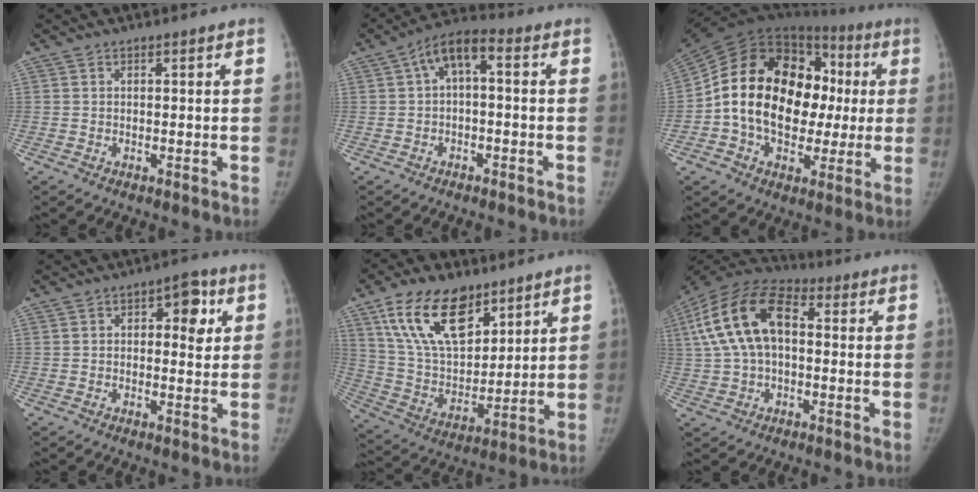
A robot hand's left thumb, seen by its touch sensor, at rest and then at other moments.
{"total": 6.6, "force": [0.3, 3.0, 5.9], "torque": [-0.100, 0.036, -0.006]}
{"total": 25.2, "force": [0.8, 17.0, 18.6], "torque": [-0.281, 0.043, 0.013]}
{"total": 6.7, "force": [1.9, 3.7, 5.3], "torque": [-0.040, 0.003, 0.021]}
{"total": 19.0, "force": [11.1, 10.0, 11.6], "torque": [-0.171, -0.046, 0.212]}
{"total": 16.8, "force": [2.5, 9.9, 13.3], "torque": [-0.261, 0.036, 0.037]}